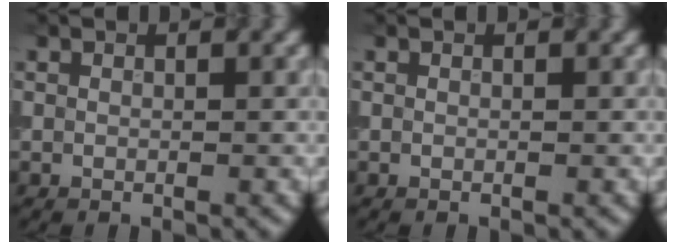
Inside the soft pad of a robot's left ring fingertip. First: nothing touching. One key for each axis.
{"total": 0.0}